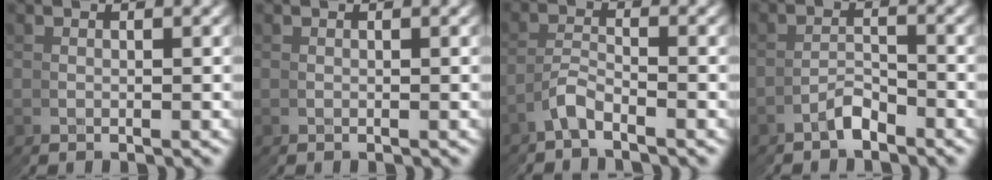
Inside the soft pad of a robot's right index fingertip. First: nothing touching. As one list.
[{"total": 0.0}, {"total": 1.8, "force": [-1.6, 0.4, -0.6], "torque": [0.005, -0.002, -0.032]}, {"total": 2.9, "force": [-2.4, 0.1, -1.5], "torque": [0.022, 0.003, -0.049]}]